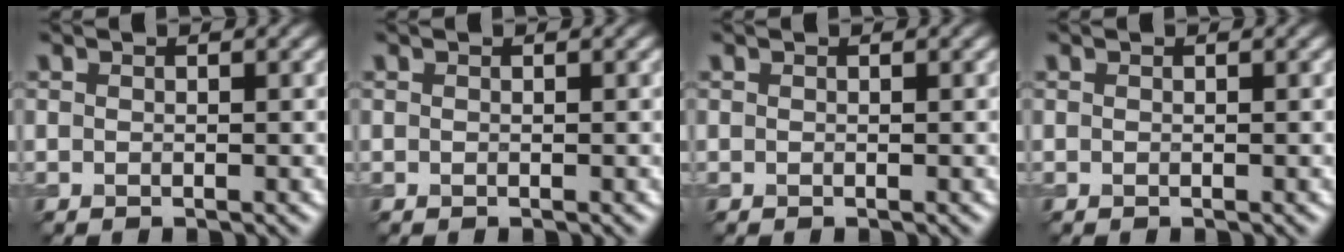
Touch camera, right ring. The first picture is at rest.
{"total": 0.0}
{"total": 0.0}
{"total": 0.0}